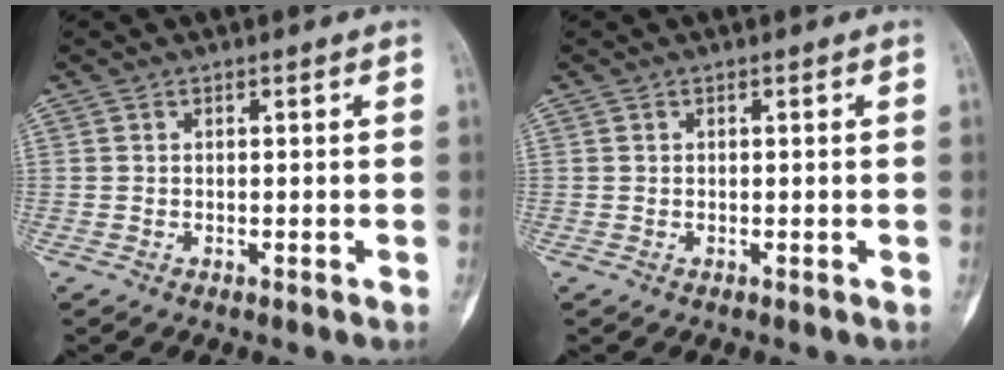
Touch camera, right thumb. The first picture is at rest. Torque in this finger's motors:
{"motor_torque": [0.08, 0.06, 0.01, -0.02, 0.00]}